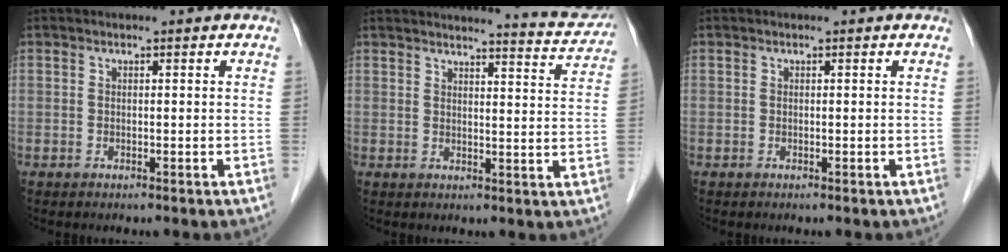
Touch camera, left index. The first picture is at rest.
{"total": 9.4, "force": [9.3, 0.2, 1.6], "torque": [-0.021, -0.028, 0.096]}
{"total": 0.0}